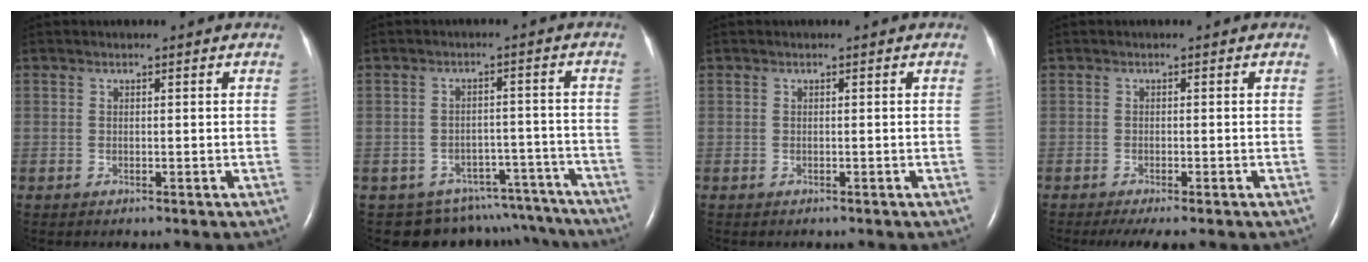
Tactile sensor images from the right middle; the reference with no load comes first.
{"total": 12.8, "force": [-11.5, 5.7, 0.5], "torque": [0.002, 0.038, -0.127]}
{"total": 0.0}
{"total": 4.8, "force": [-3.7, 0.8, 3.0], "torque": [-0.042, -0.012, -0.053]}